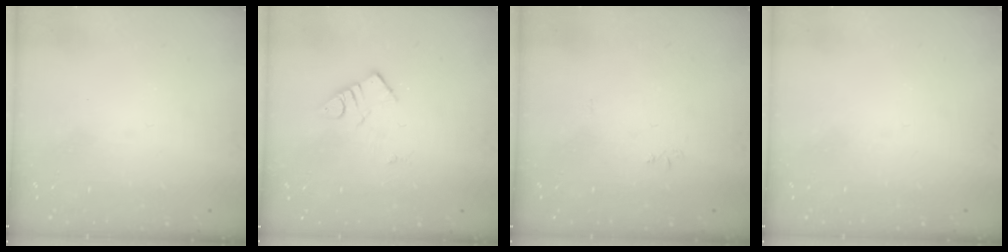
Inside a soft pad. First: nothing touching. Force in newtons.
{"total": 3.8, "press": 3.7, "slide": 0.4}
{"total": 4.3, "press": 4.3, "slide": 0.6}
{"total": 0.0}